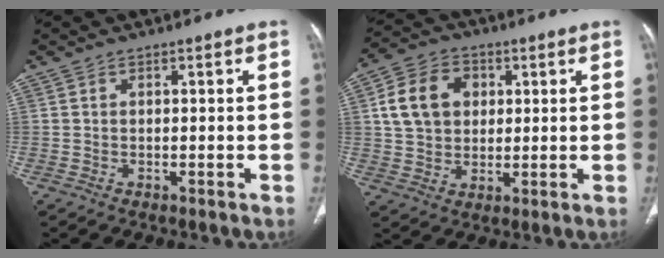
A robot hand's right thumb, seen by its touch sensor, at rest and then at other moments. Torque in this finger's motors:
{"motor_torque": [-0.68, 0.63, 0.66, -0.05, 0.08]}